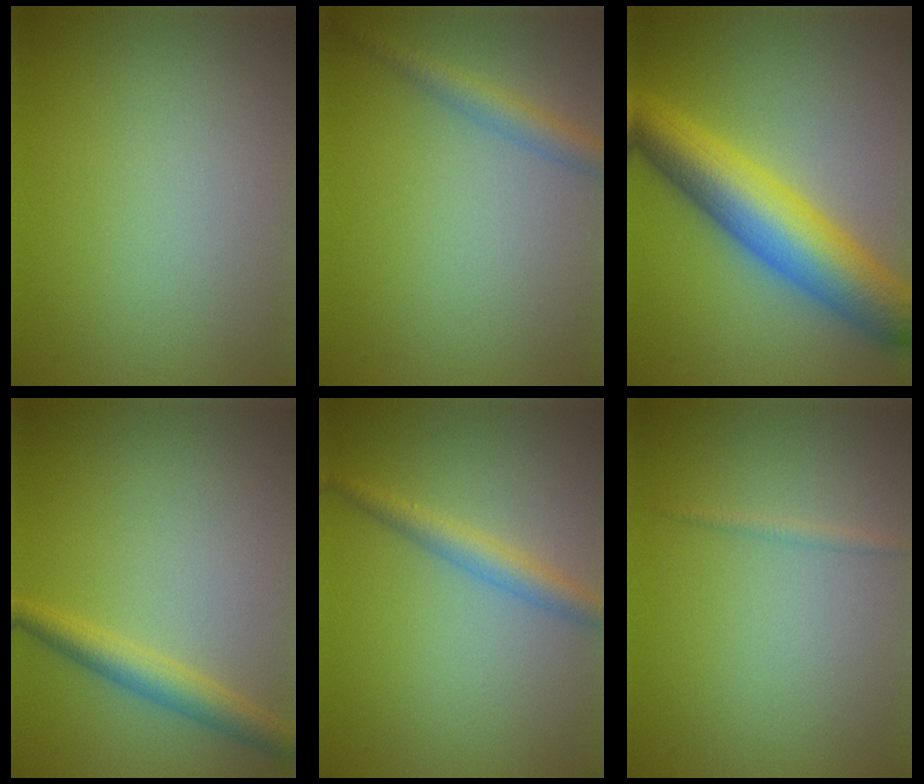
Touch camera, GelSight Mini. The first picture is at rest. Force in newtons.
{"total": 2.4, "press": 2.4, "slide": 0.1}
{"total": 9.0, "press": 9.0, "slide": 0.1}
{"total": 2.8, "press": 2.8, "slide": 0.1}
{"total": 2.5, "press": 2.5, "slide": 0.0}
{"total": 0.7, "press": 0.7, "slide": 0.1}